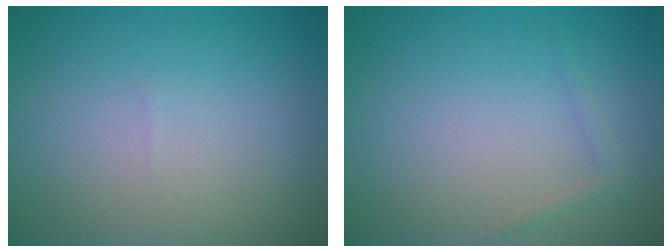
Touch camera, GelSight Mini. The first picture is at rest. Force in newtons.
{"total": 0.7, "press": 0.7, "slide": 0.1}